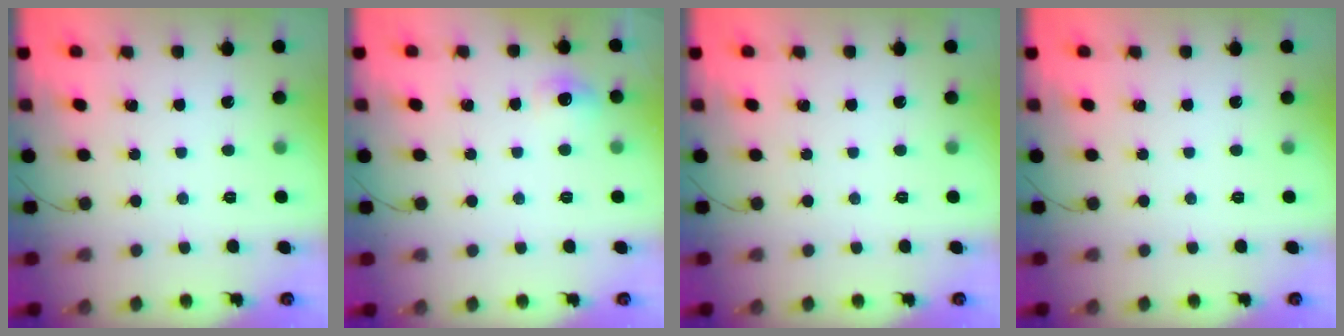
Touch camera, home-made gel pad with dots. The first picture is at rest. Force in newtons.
{"total": 5.5, "press": 5.3, "slide": 1.4}
{"total": 0.0}
{"total": 0.0}